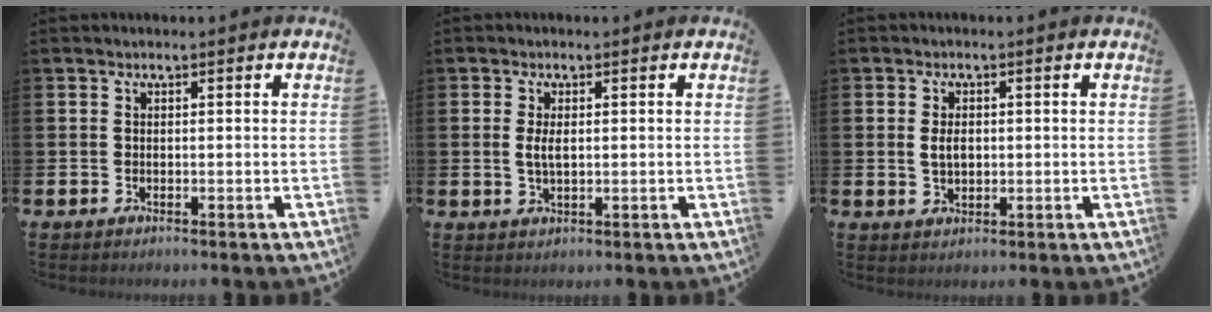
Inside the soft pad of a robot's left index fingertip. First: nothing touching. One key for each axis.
{"total": 2.5, "fx": 0.4, "fy": 1.1, "fz": 2.2, "tx": -0.043, "ty": 0.004, "tz": 0.004}
{"total": 2.7, "fx": 0.3, "fy": 1.7, "fz": 2.1, "tx": -0.025, "ty": 0.000, "tz": 0.000}